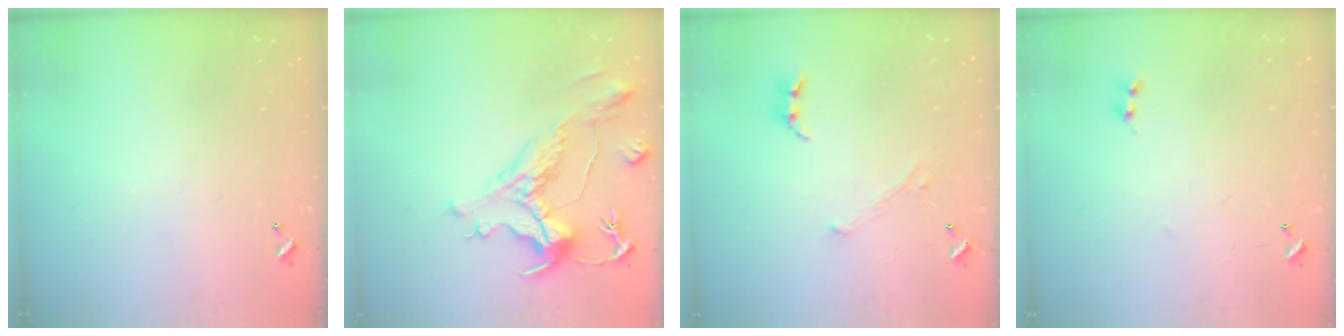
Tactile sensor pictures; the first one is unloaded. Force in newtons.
{"total": 1.6, "press": 0.6, "slide": 1.5}
{"total": 1.7, "press": 1.6, "slide": 0.5}
{"total": 1.8, "press": 1.8, "slide": 0.3}